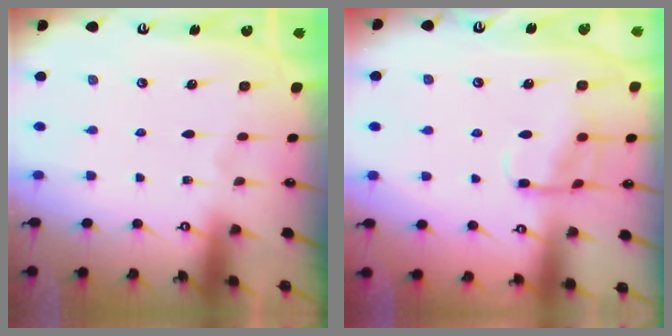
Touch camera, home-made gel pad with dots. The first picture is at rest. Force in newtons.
{"total": 9.0, "press": 9.0, "slide": 0.5}